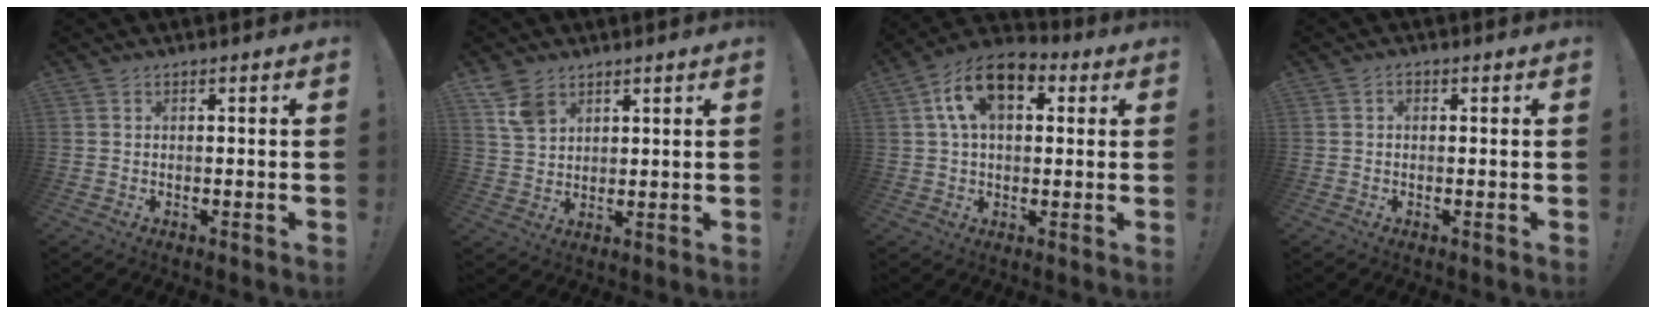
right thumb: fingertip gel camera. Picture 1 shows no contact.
{"total": 6.9, "force": [4.5, 4.1, 3.3], "torque": [-0.057, -0.017, 0.089]}
{"total": 13.5, "force": [5.1, 7.7, 9.8], "torque": [-0.180, 0.005, 0.094]}
{"total": 0.9, "force": [-0.2, 0.7, 0.5], "torque": [-0.015, 0.006, -0.004]}